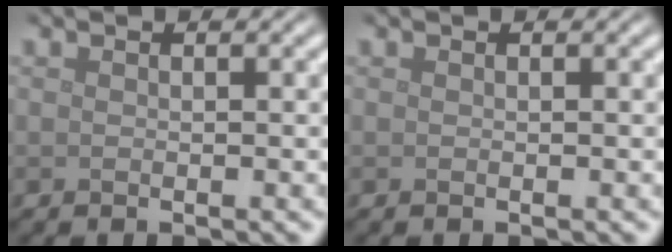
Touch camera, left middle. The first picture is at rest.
{"total": 0.0}